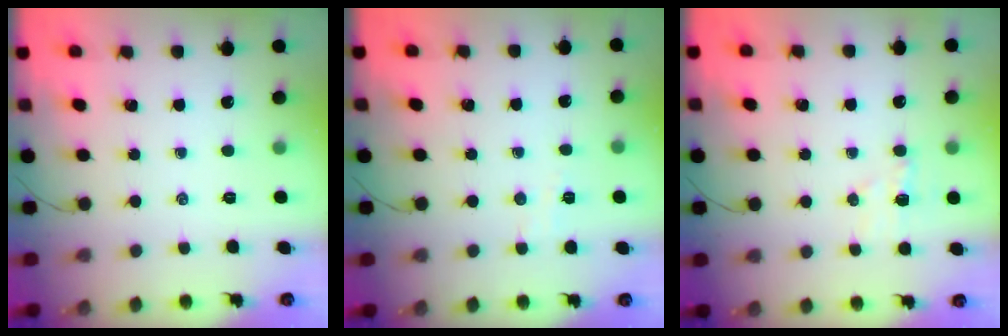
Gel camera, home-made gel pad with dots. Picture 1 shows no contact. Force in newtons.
{"total": 2.9, "press": 2.7, "slide": 1.0}
{"total": 5.5, "press": 5.4, "slide": 0.9}